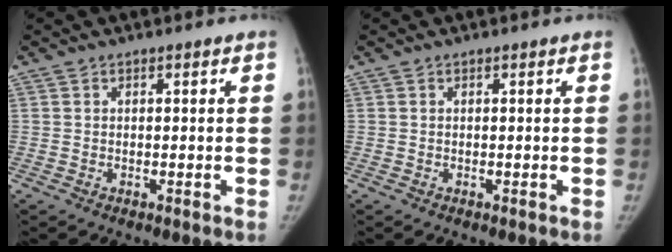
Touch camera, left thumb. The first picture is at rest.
{"total": 0.0}